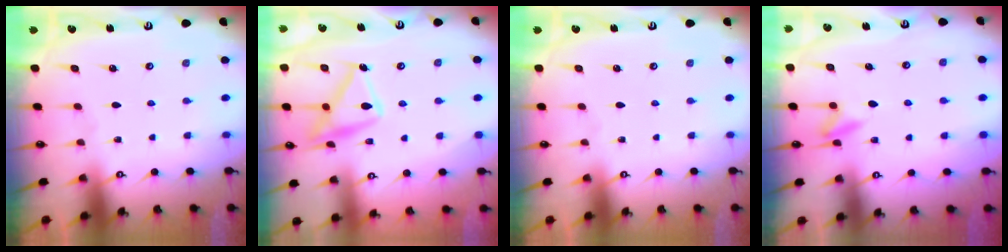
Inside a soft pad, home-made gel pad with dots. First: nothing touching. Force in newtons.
{"total": 15.7, "press": 15.7, "slide": 0.6}
{"total": 0.0}
{"total": 7.2, "press": 6.9, "slide": 2.0}